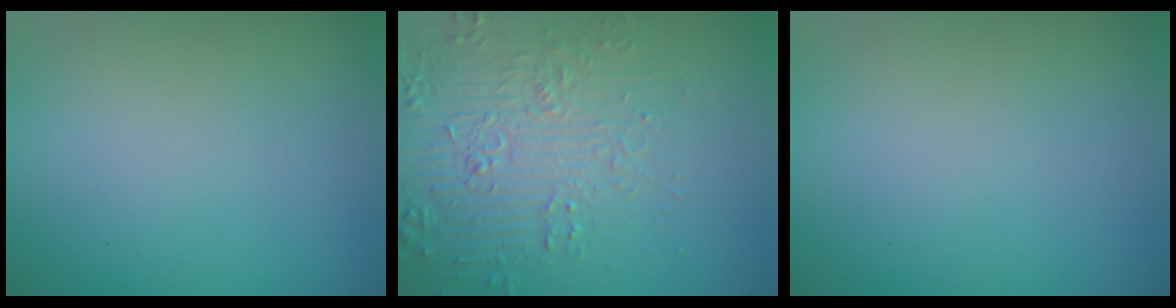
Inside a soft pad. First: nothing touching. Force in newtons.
{"total": 5.0, "press": 4.8, "slide": 1.3}
{"total": 0.0}